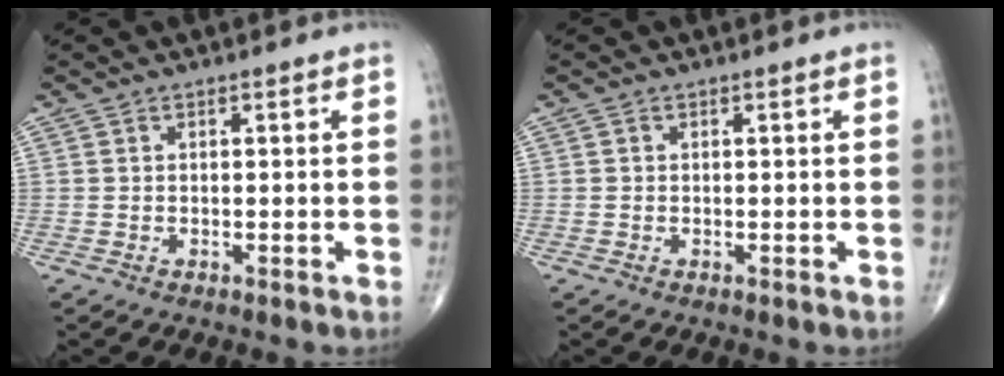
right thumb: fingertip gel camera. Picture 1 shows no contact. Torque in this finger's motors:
{"motor_torque": [-0.13, 0.25, -0.13, -0.06, 0.02]}